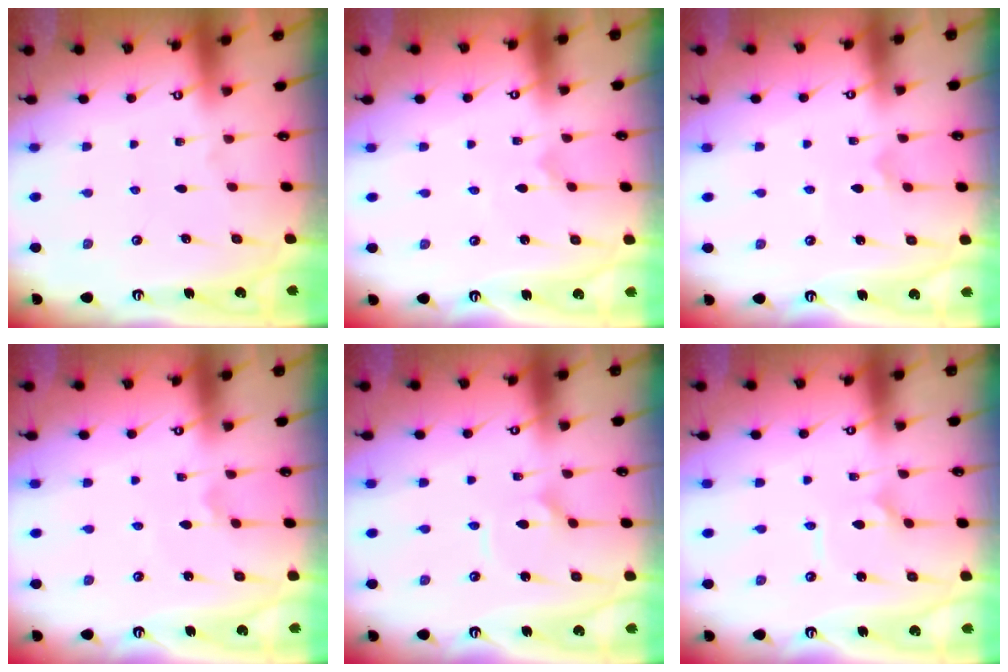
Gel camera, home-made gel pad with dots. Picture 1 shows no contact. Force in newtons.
{"total": 0.0}
{"total": 2.8, "press": 2.8, "slide": 0.4}
{"total": 1.8, "press": 1.8, "slide": 0.4}
{"total": 3.7, "press": 3.7, "slide": 0.1}
{"total": 2.6, "press": 2.6, "slide": 0.3}